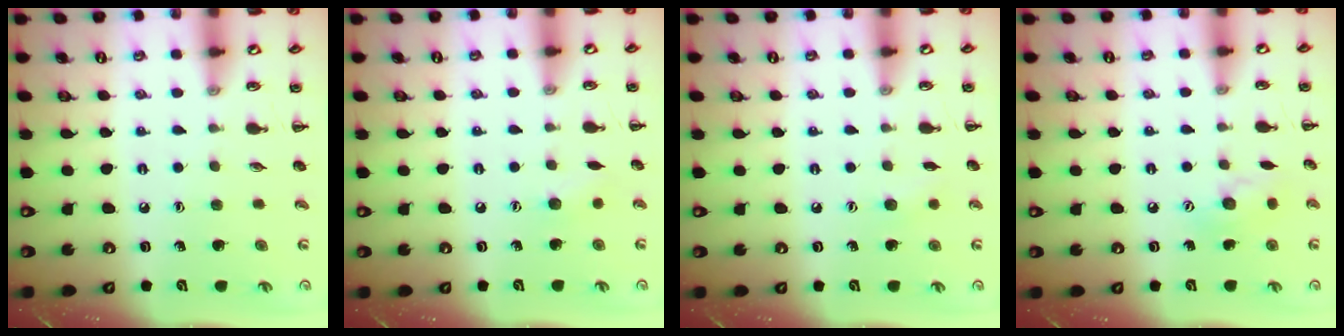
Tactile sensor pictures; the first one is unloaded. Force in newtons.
{"total": 4.7, "press": 4.5, "slide": 1.3}
{"total": 4.5, "press": 4.4, "slide": 1.2}
{"total": 7.8, "press": 7.7, "slide": 1.1}